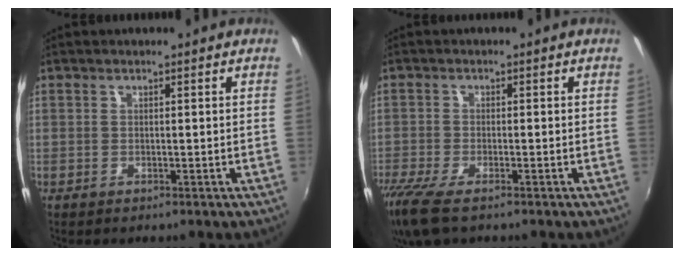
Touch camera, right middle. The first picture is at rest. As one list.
[{"total": 7.6, "force": [-5.6, 1.9, 4.9], "torque": [-0.120, -0.034, -0.106]}]